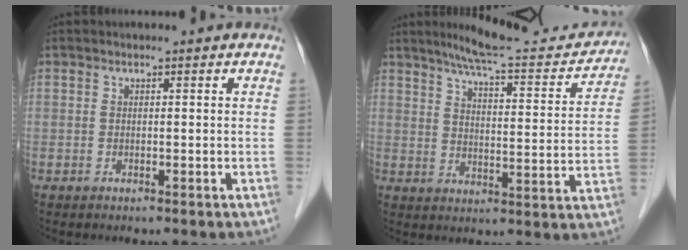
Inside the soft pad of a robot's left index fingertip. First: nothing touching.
{"total": 15.7, "force": [14.6, 1.9, 5.6], "torque": [-0.078, -0.019, 0.191]}